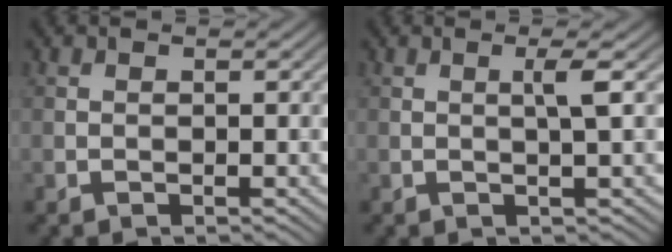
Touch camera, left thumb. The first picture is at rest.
{"total": 1.8, "force": [0.4, -0.2, 1.7], "torque": [-0.037, 0.007, 0.006]}